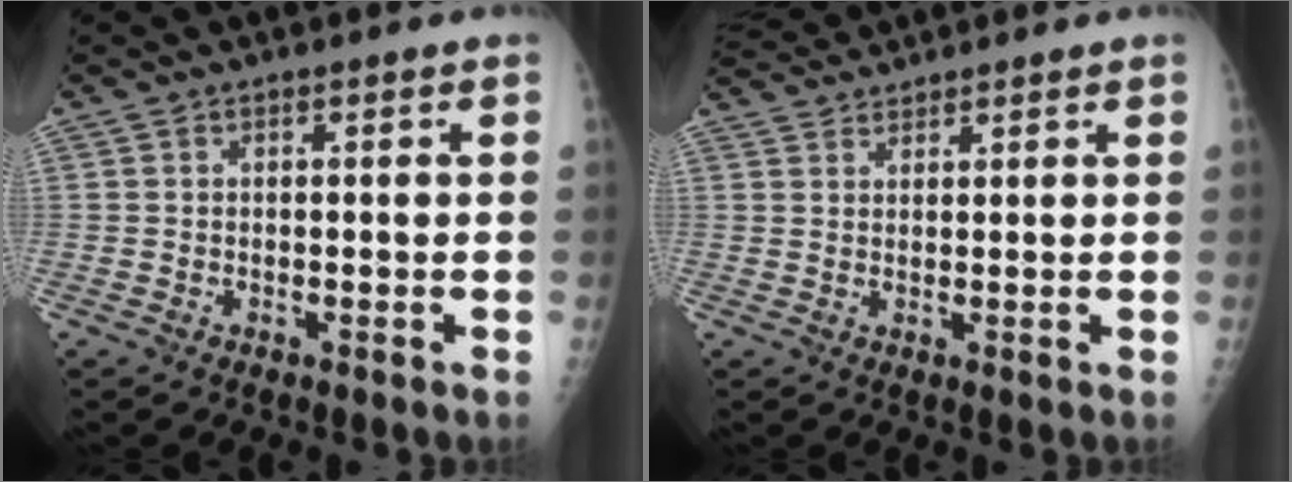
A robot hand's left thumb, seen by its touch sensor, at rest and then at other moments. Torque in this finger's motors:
{"motor_torque": [2.07, -1.85, 1.36, -1.42, 0.07]}